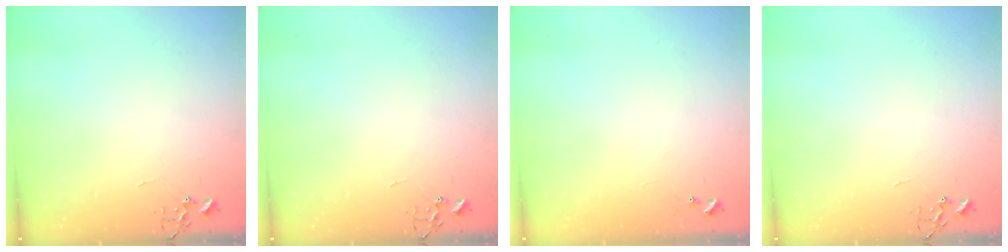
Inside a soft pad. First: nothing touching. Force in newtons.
{"total": 0.0}
{"total": 5.0, "press": 5.0, "slide": 0.6}
{"total": 0.0}